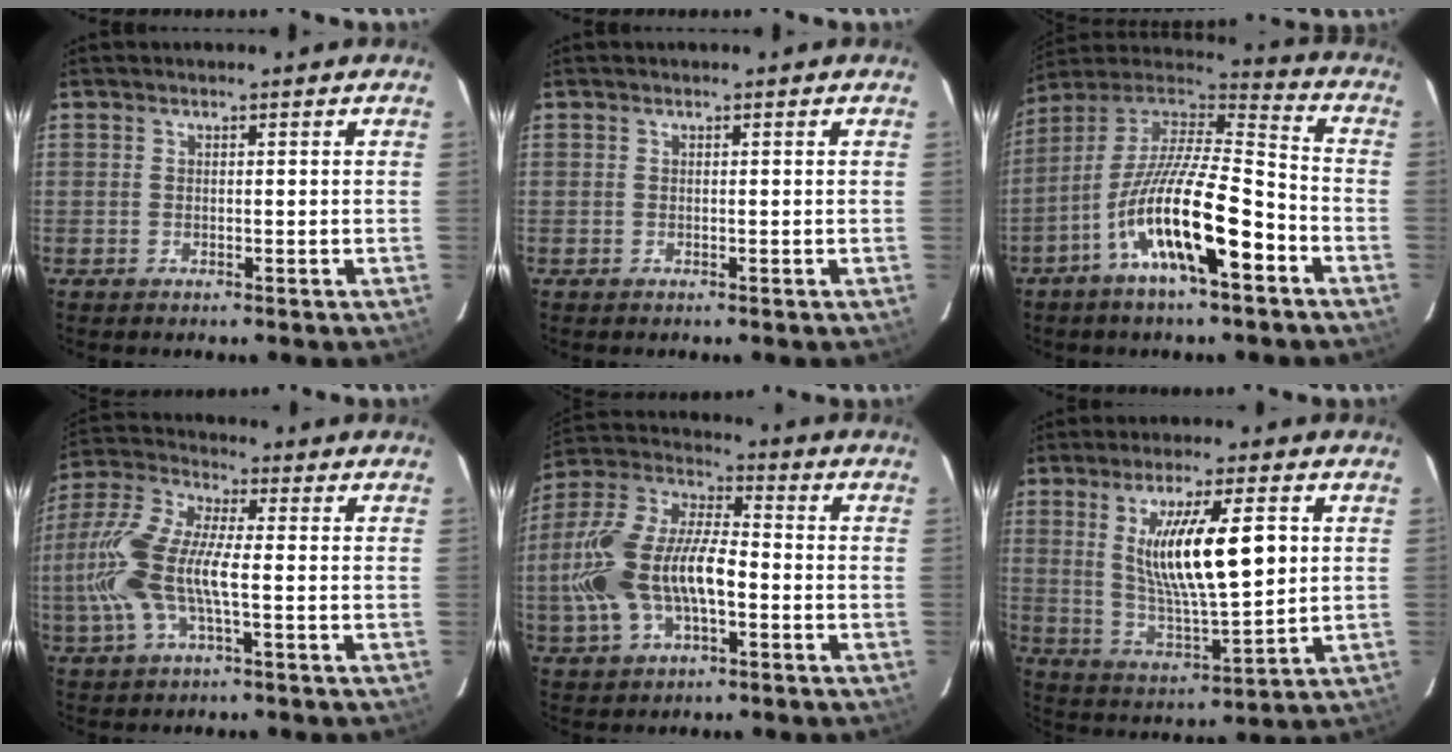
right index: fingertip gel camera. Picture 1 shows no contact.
{"total": 0.0}
{"total": 19.1, "force": [-9.1, 4.7, 16.2], "torque": [-0.291, -0.022, -0.171]}
{"total": 13.8, "force": [-2.0, 4.3, 13.0], "torque": [-0.281, 0.004, -0.043]}
{"total": 17.4, "force": [-3.6, 8.1, 15.0], "torque": [-0.320, 0.006, -0.067]}
{"total": 15.4, "force": [3.5, 3.3, 14.6], "torque": [-0.255, -0.010, 0.075]}